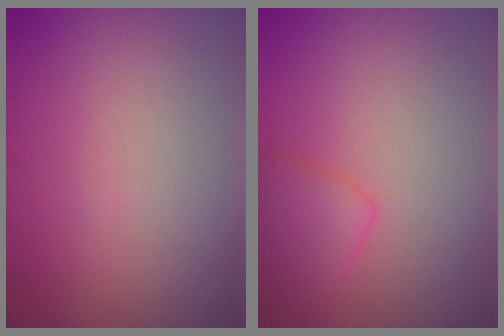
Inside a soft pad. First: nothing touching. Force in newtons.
{"total": 2.8, "press": 2.8, "slide": 0.2}